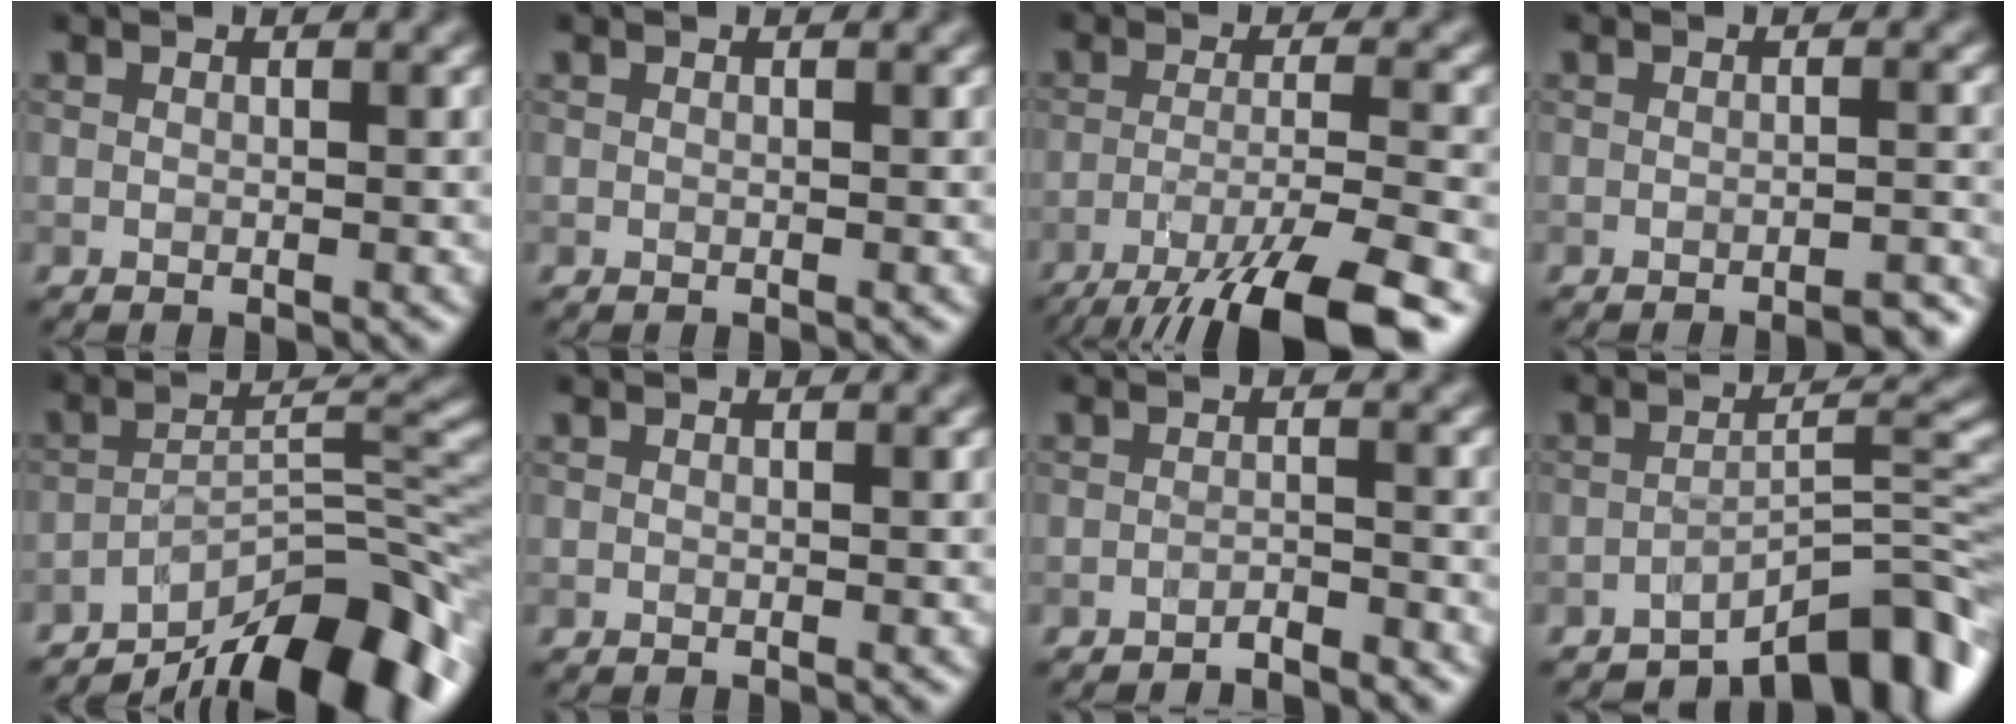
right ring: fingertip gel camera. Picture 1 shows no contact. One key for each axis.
{"total": 0.0}
{"total": 10.8, "fx": -7.4, "fy": 2.1, "fz": 7.6, "tx": -0.117, "ty": -0.005, "tz": -0.123}
{"total": 2.6, "fx": -2.1, "fy": 0.5, "fz": 1.4, "tx": -0.008, "ty": 0.006, "tz": -0.030}
{"total": 12.9, "fx": -9.5, "fy": 3.4, "fz": 8.0, "tx": -0.109, "ty": 0.015, "tz": -0.163}
{"total": 0.0}
{"total": 1.8, "fx": -1.7, "fy": 0.1, "fz": 0.5, "tx": 0.000, "ty": 0.001, "tz": -0.034}
{"total": 7.6, "fx": -5.7, "fy": 1.8, "fz": 4.7, "tx": -0.052, "ty": 0.011, "tz": -0.091}